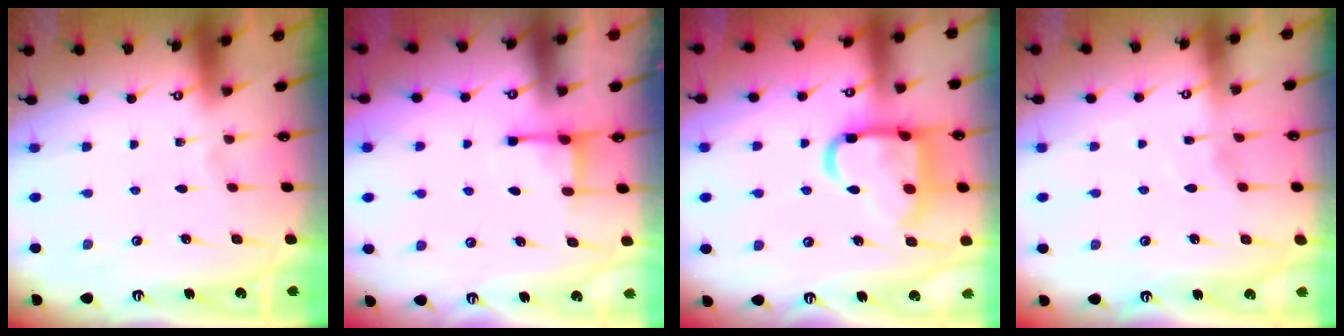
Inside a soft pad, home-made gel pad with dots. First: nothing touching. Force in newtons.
{"total": 2.5, "press": 2.4, "slide": 0.5}
{"total": 17.4, "press": 17.3, "slide": 1.5}
{"total": 2.8, "press": 2.8, "slide": 0.5}